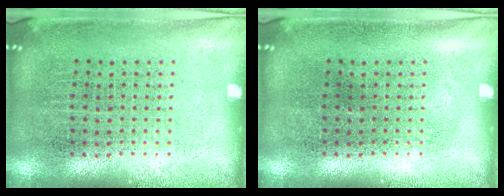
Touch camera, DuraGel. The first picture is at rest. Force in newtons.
{"total": 0.0}